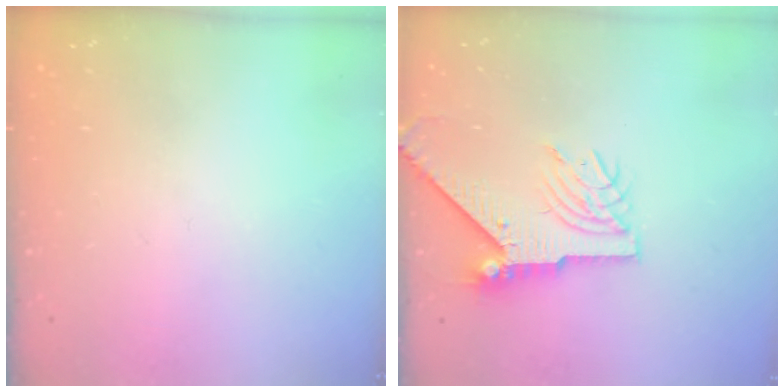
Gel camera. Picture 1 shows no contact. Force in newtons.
{"total": 8.2, "press": 8.1, "slide": 1.1}